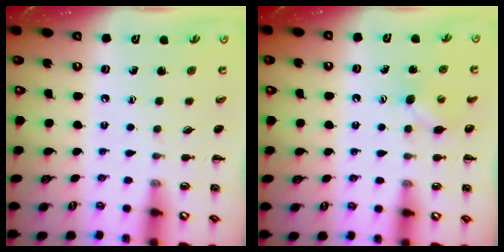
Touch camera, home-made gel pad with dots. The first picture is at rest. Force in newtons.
{"total": 4.9, "press": 4.7, "slide": 1.1}